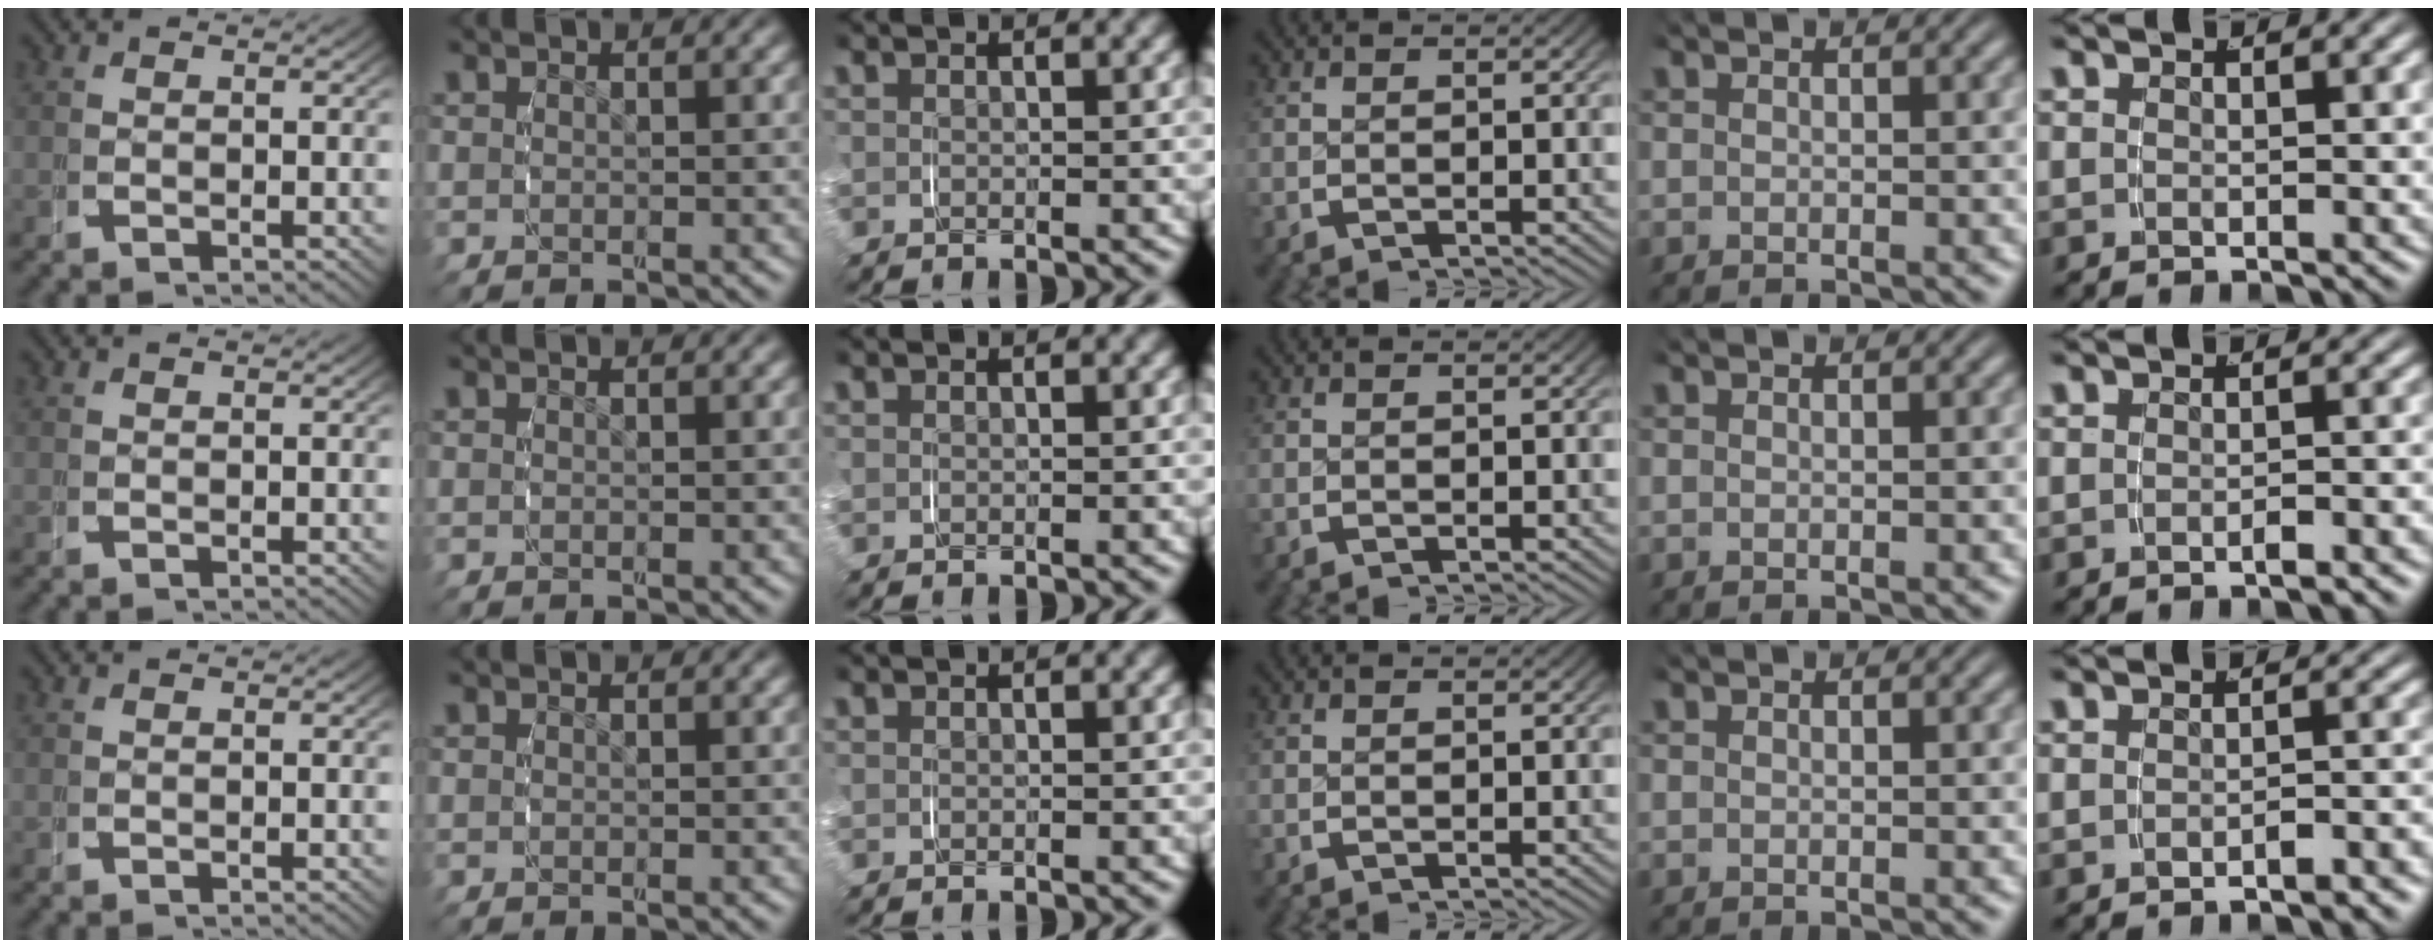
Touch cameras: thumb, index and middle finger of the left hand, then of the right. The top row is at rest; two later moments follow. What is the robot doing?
{"motion": "grasp_and_lifting", "object": "string"}